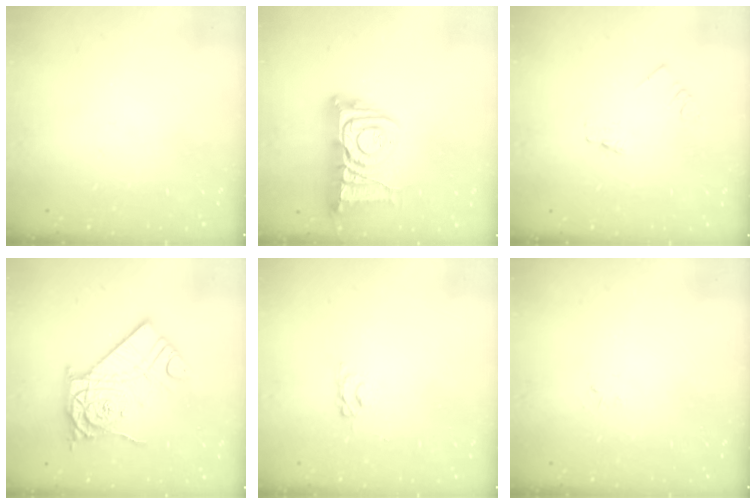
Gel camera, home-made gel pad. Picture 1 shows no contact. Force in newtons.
{"total": 13.5, "press": 13.4, "slide": 1.5}
{"total": 0.7, "press": 0.7, "slide": 0.1}
{"total": 16.8, "press": 16.8, "slide": 0.6}
{"total": 3.1, "press": 3.0, "slide": 0.5}
{"total": 2.6, "press": 2.6, "slide": 0.4}